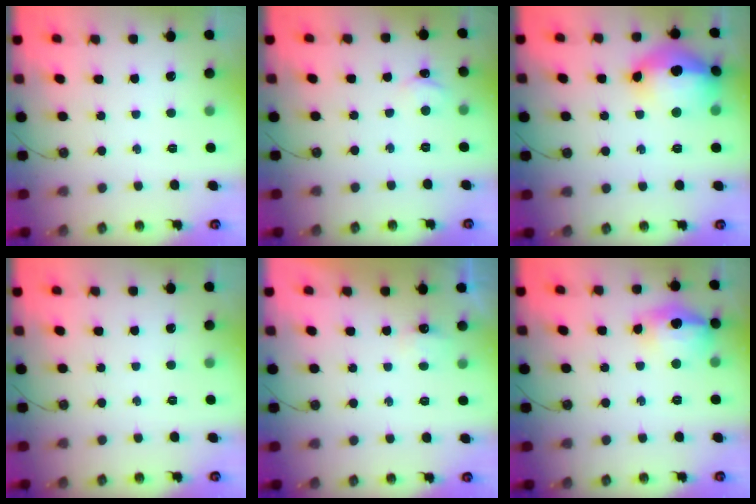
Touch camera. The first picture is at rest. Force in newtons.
{"total": 3.1, "press": 3.1, "slide": 0.5}
{"total": 17.5, "press": 17.4, "slide": 1.9}
{"total": 0.0}
{"total": 3.7, "press": 3.7, "slide": 0.6}
{"total": 14.6, "press": 14.6, "slide": 1.4}